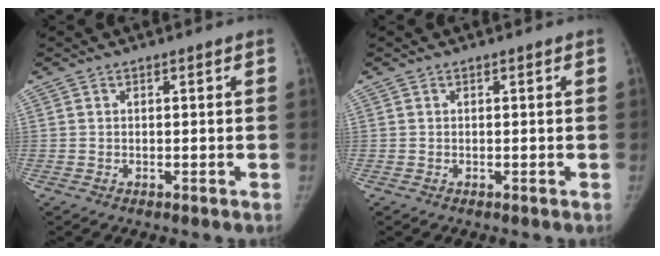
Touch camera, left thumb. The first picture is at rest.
{"total": 0.0}